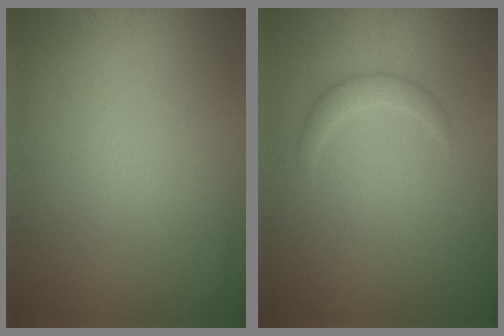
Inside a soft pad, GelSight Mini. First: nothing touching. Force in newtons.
{"total": 1.4, "press": 1.4, "slide": 0.1}